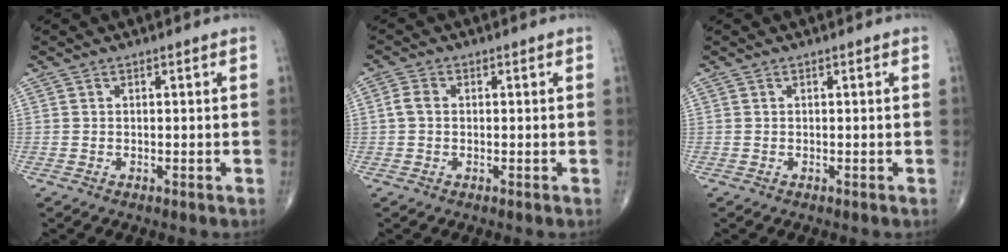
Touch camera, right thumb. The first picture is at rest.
{"total": 2.4, "force": [0.0, 1.8, 1.7], "torque": [-0.035, 0.006, -0.003]}
{"total": 0.0}